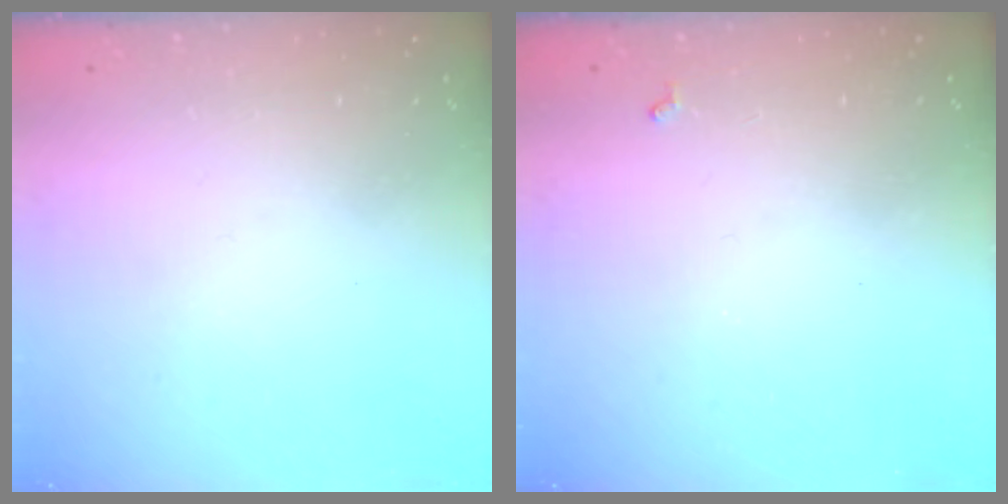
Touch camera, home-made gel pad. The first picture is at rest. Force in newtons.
{"total": 2.9, "press": 2.9, "slide": 0.4}